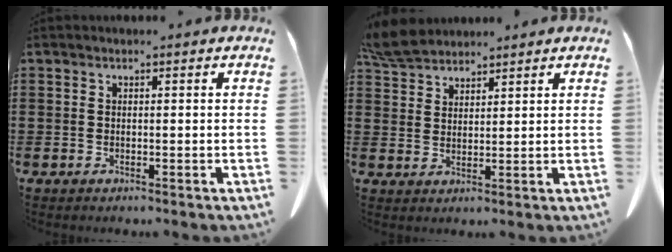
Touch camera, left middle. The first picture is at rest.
{"total": 5.1, "force": [4.6, 1.4, 1.7], "torque": [-0.048, -0.005, 0.090]}